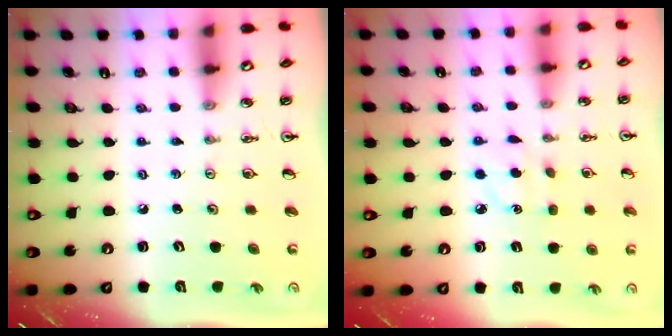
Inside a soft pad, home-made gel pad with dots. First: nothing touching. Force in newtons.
{"total": 5.2, "press": 5.1, "slide": 0.6}